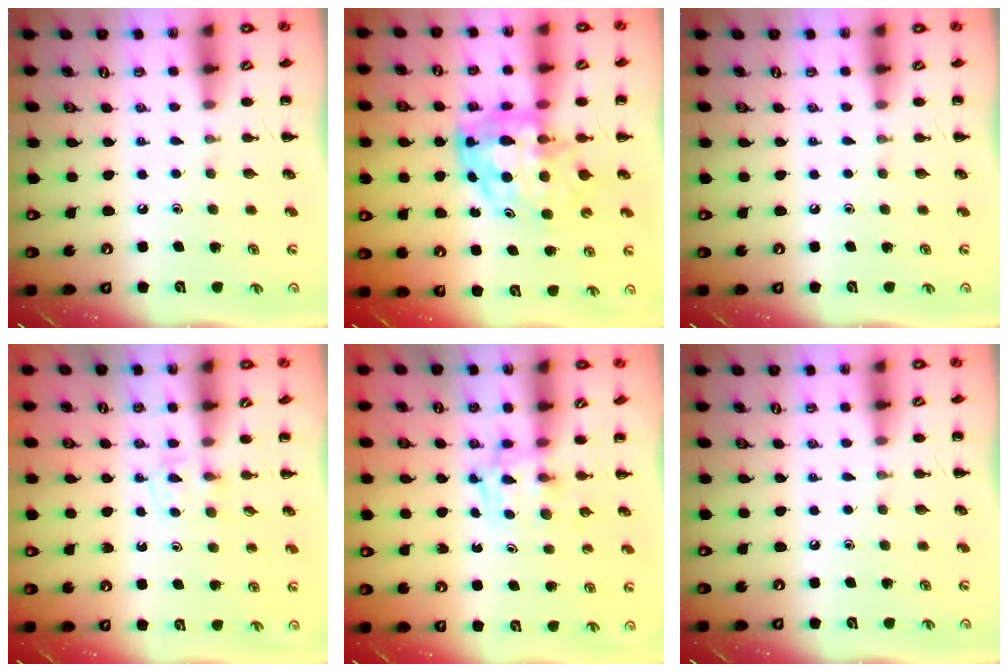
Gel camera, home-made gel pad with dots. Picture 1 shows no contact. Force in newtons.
{"total": 8.0, "press": 7.8, "slide": 2.0}
{"total": 0.0}
{"total": 3.4, "press": 3.1, "slide": 1.5}
{"total": 4.0, "press": 3.9, "slide": 0.5}
{"total": 0.0}